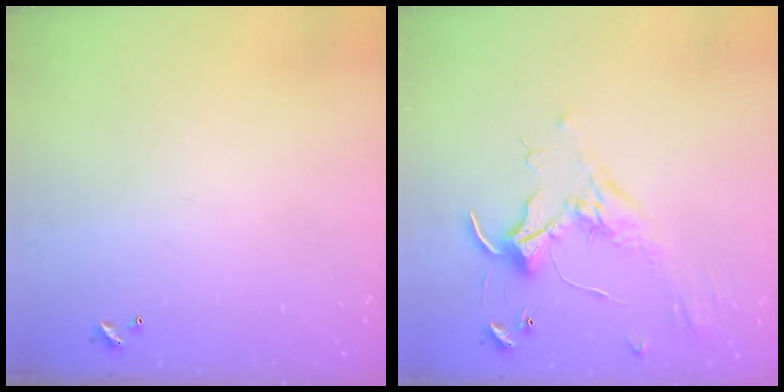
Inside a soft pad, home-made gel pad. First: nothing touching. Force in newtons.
{"total": 1.7, "press": 1.6, "slide": 0.5}